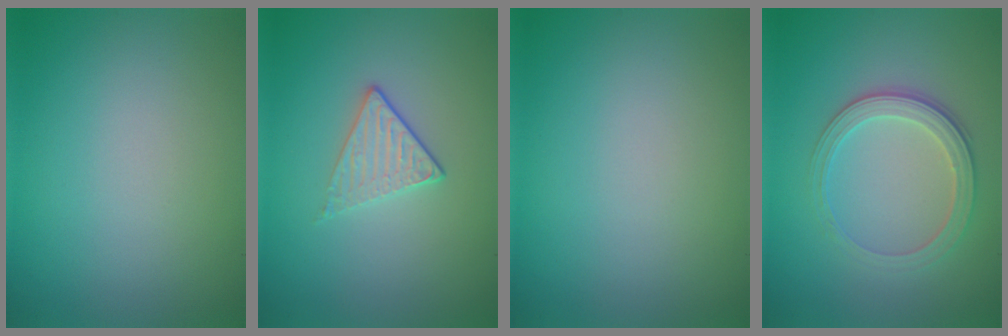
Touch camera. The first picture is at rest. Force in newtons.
{"total": 1.7, "press": 1.4, "slide": 1.0}
{"total": 0.0}
{"total": 2.8, "press": 2.7, "slide": 0.7}